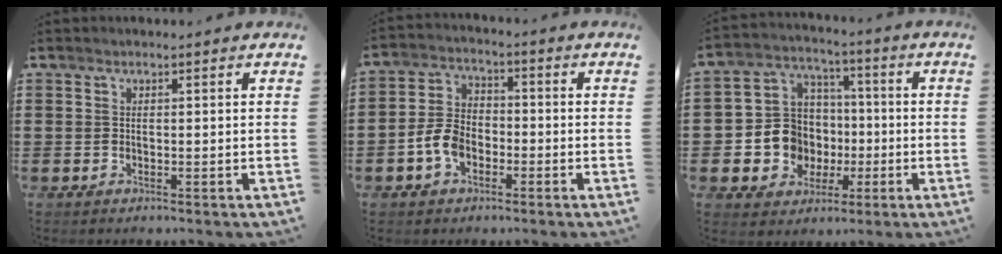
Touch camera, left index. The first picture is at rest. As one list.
[{"total": 5.6, "force": [-2.5, 3.7, 3.5], "torque": [-0.097, 0.003, -0.055]}, {"total": 9.5, "force": [-1.2, 9.0, 2.7], "torque": [-0.107, 0.011, -0.015]}]